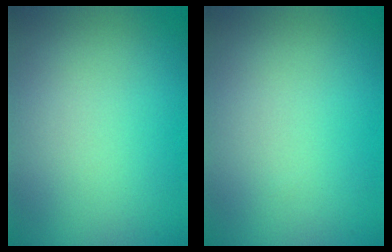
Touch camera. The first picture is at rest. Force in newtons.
{"total": 0.0}